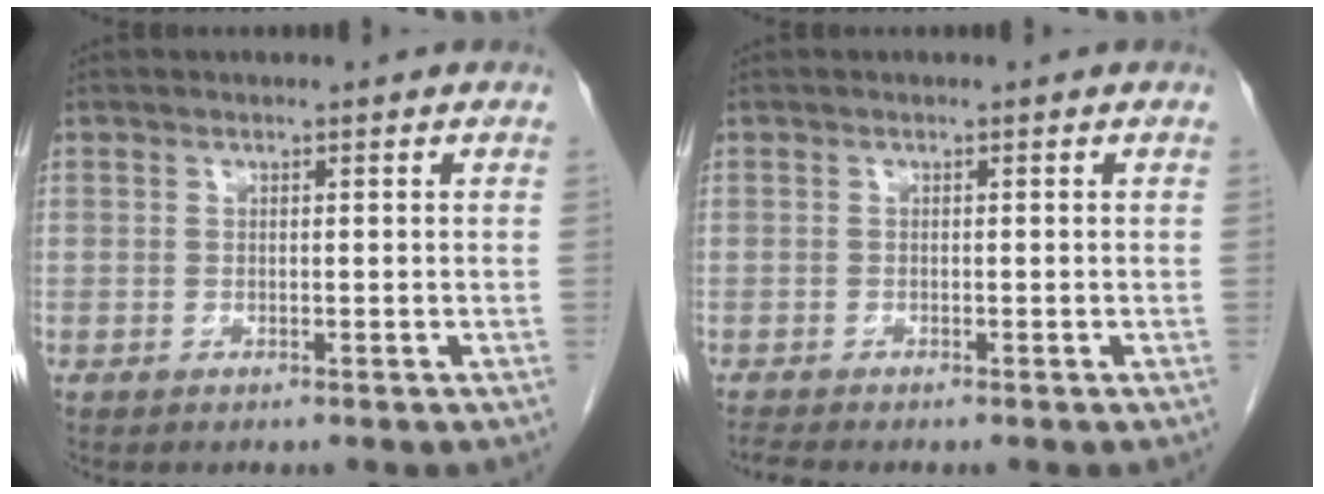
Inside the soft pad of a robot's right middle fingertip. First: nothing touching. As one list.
[{"total": 0.9, "force": [-0.8, -0.4, 0.0], "torque": [-0.011, -0.007, -0.018]}]